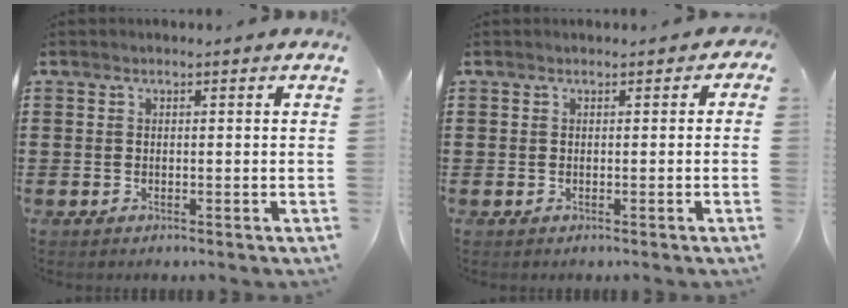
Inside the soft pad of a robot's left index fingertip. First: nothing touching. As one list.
[{"total": 1.1, "force": [-0.3, 1.1, 0.2], "torque": [-0.006, 0.005, -0.008]}]